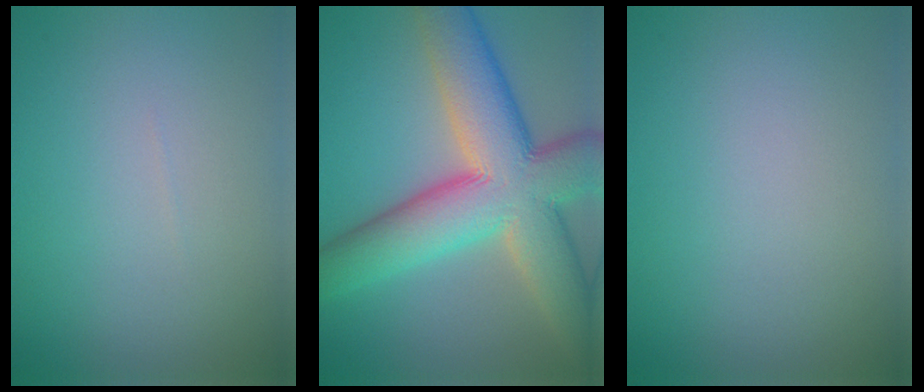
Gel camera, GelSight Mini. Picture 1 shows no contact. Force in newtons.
{"total": 13.1, "press": 13.1, "slide": 0.9}
{"total": 0.0}